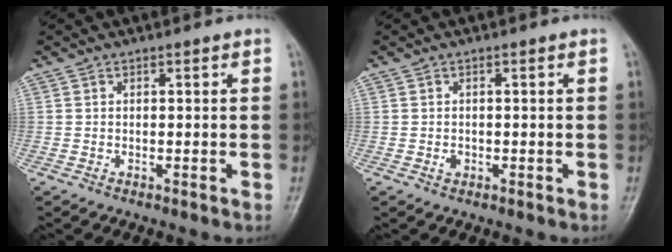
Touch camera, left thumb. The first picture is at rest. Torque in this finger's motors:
{"motor_torque": [-0.03, 0.13, 0.16, 0.00, 0.00]}